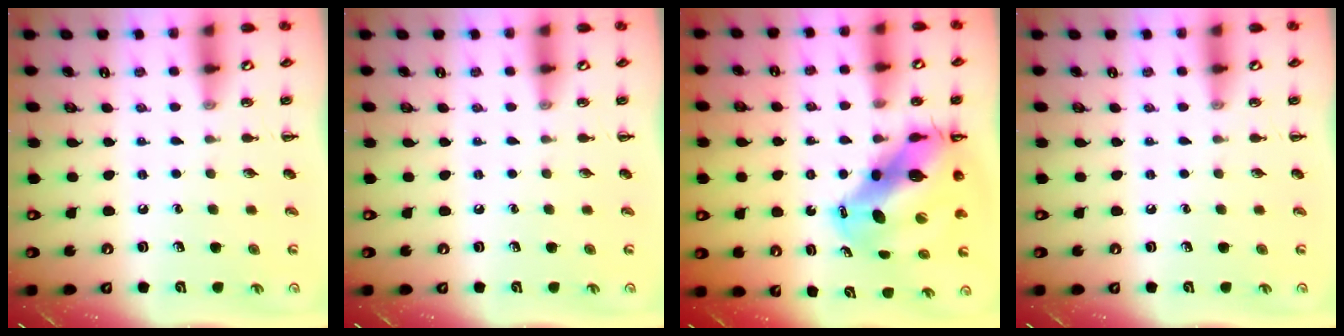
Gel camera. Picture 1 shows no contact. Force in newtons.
{"total": 0.0}
{"total": 13.6, "press": 12.9, "slide": 4.1}
{"total": 0.0}